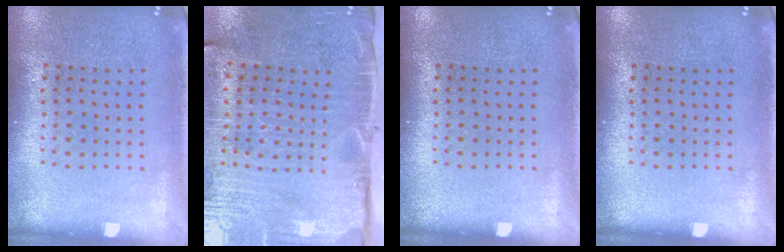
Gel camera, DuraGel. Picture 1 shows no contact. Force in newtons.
{"total": 4.8, "press": 4.0, "slide": 2.7}
{"total": 0.0}
{"total": 0.0}